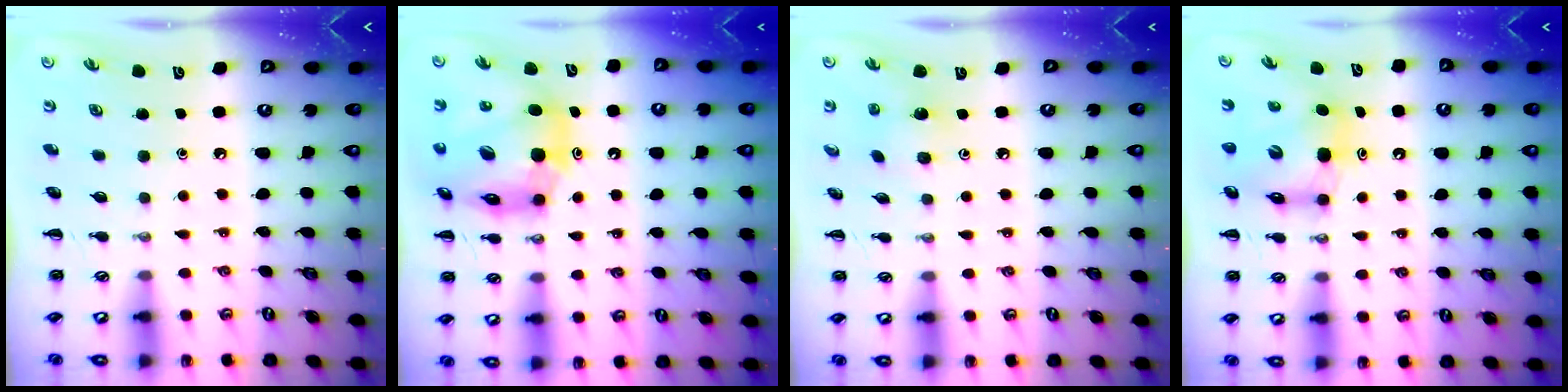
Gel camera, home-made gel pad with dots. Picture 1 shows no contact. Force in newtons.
{"total": 16.7, "press": 16.0, "slide": 4.7}
{"total": 2.2, "press": 2.1, "slide": 0.7}
{"total": 7.7, "press": 7.5, "slide": 1.3}